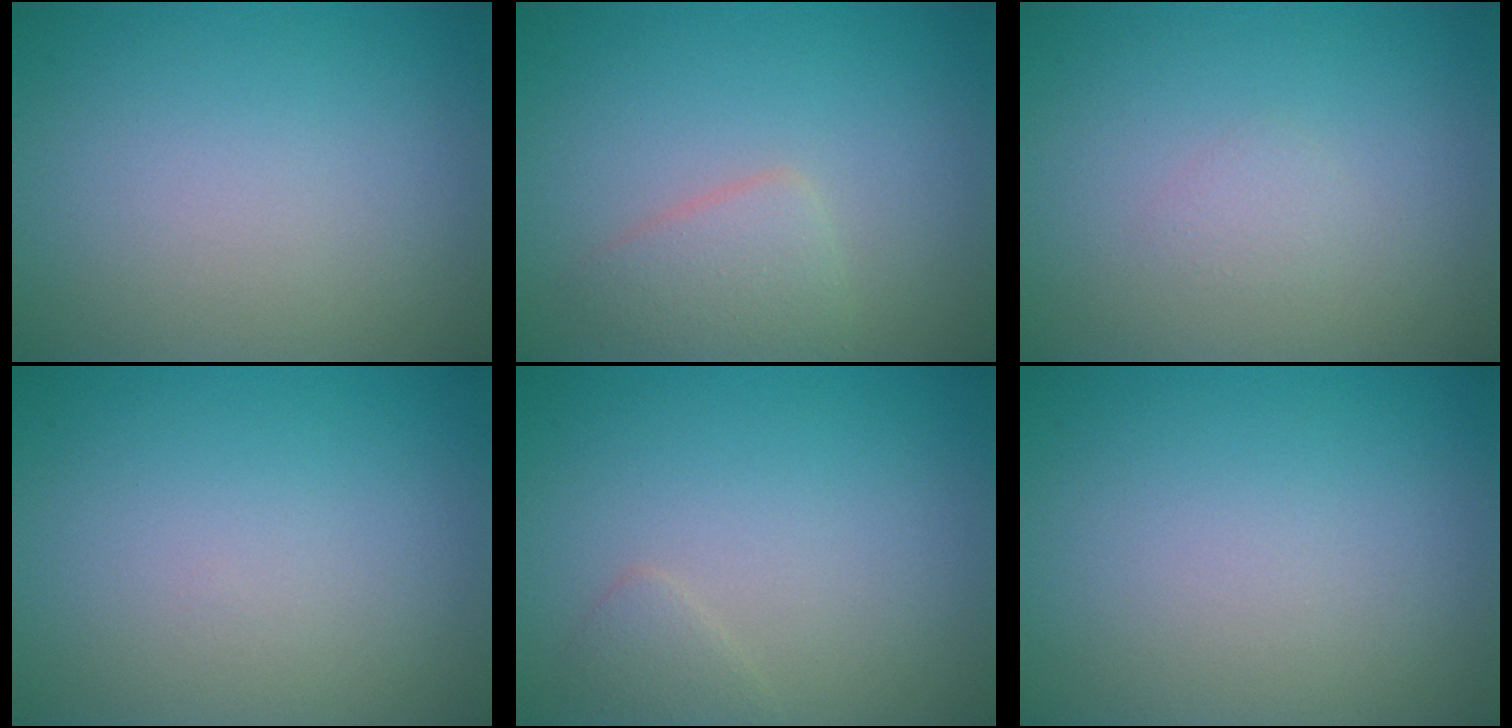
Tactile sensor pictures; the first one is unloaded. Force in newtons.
{"total": 2.4, "press": 2.4, "slide": 0.1}
{"total": 0.7, "press": 0.7, "slide": 0.0}
{"total": 0.0}
{"total": 1.1, "press": 1.1, "slide": 0.0}
{"total": 0.0}